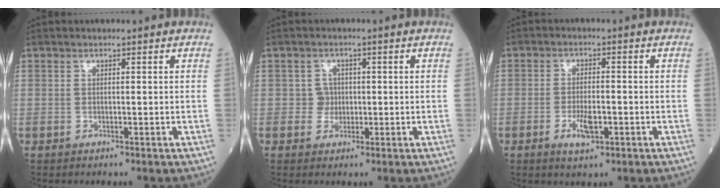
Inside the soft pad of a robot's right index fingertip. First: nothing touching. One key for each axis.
{"total": 2.2, "fx": -0.1, "fy": 2.2, "fz": 0.1, "tx": 0.005, "ty": 0.007, "tz": -0.005}
{"total": 4.2, "fx": -1.7, "fy": 1.5, "fz": 3.6, "tx": -0.069, "ty": -0.001, "tz": -0.026}